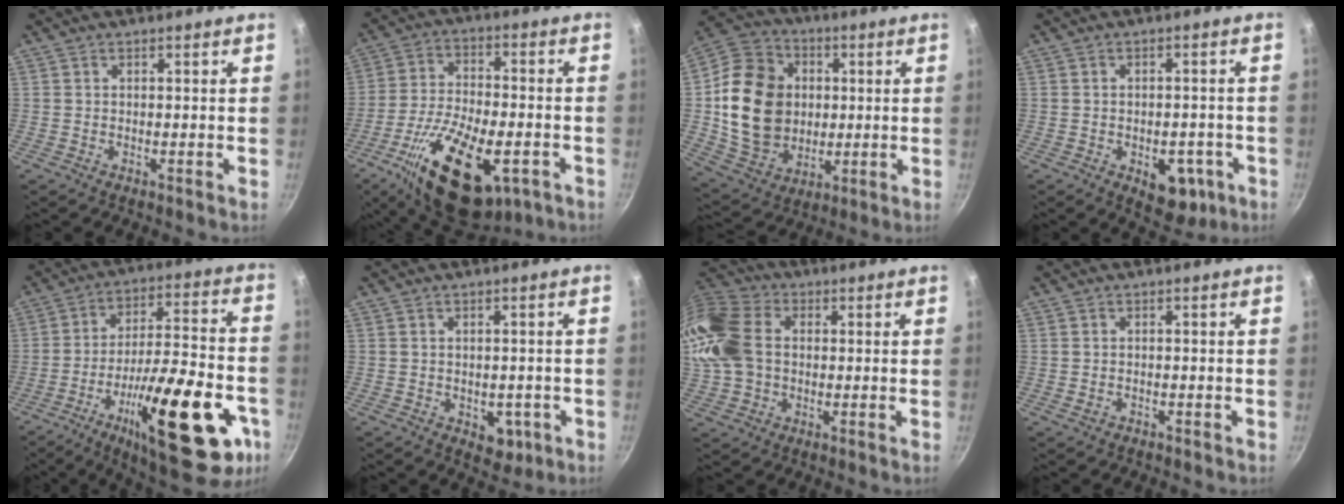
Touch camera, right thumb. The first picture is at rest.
{"total": 22.9, "force": [-9.6, 11.0, 17.7], "torque": [-0.291, 0.020, -0.151]}
{"total": 20.1, "force": [1.1, 16.5, 11.5], "torque": [-0.181, 0.011, 0.028]}
{"total": 9.0, "force": [-3.4, 5.4, 6.3], "torque": [-0.042, 0.011, -0.035]}
{"total": 28.8, "force": [-11.5, 9.8, 24.5], "torque": [-0.325, 0.038, -0.168]}
{"total": 5.1, "force": [-1.6, 3.6, 3.3], "torque": [-0.016, 0.009, -0.009]}
{"total": 17.1, "force": [1.3, 12.9, 11.1], "torque": [-0.239, 0.024, 0.015]}
{"total": 1.0, "force": [-0.6, 0.7, 0.5], "torque": [-0.012, 0.008, -0.008]}